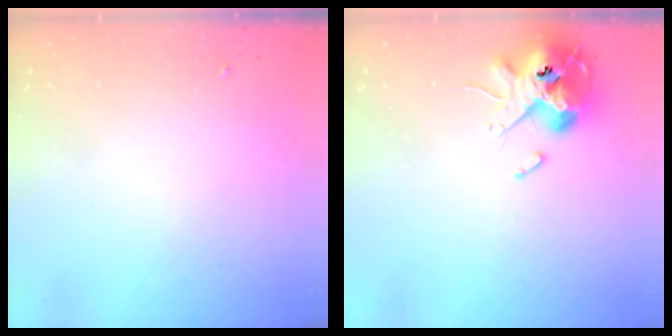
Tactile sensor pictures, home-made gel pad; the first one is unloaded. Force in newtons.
{"total": 13.1, "press": 12.9, "slide": 2.1}